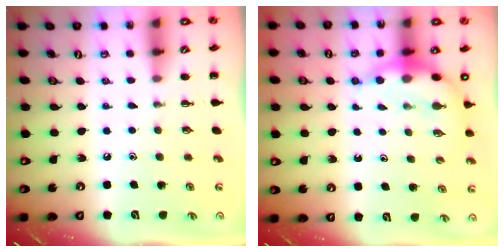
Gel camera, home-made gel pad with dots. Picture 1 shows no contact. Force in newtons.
{"total": 8.4, "press": 8.3, "slide": 1.4}